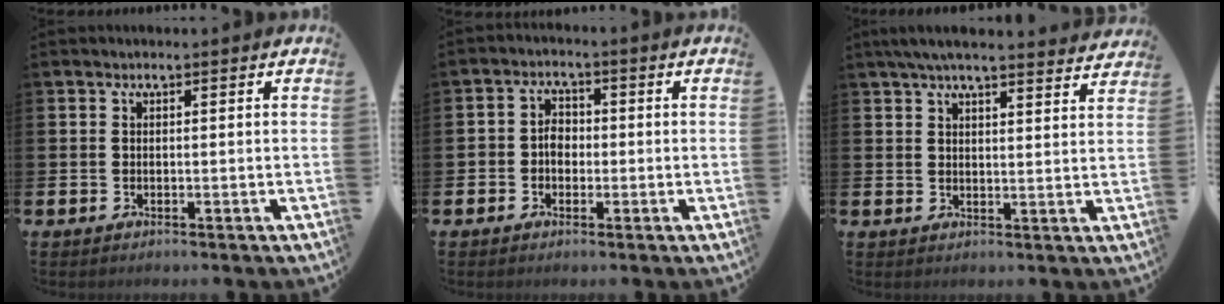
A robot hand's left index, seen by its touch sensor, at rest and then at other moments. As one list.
[{"total": 2.8, "force": [-0.7, 2.3, 1.6], "torque": [-0.018, 0.003, -0.020]}, {"total": 5.2, "force": [4.9, 0.4, 1.8], "torque": [-0.043, -0.017, 0.089]}]